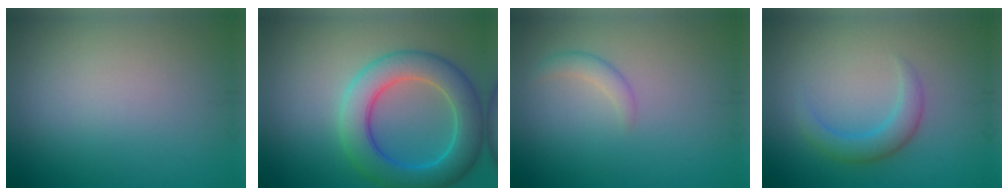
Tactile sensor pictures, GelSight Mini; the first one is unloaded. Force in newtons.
{"total": 7.2, "press": 7.2, "slide": 0.2}
{"total": 1.4, "press": 1.3, "slide": 0.1}
{"total": 2.6, "press": 2.6, "slide": 0.0}